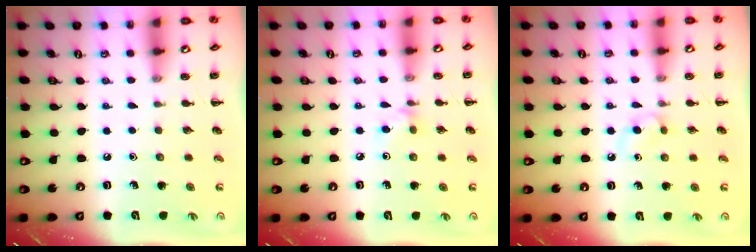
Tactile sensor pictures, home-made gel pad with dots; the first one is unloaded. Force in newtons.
{"total": 4.6, "press": 4.3, "slide": 1.5}
{"total": 2.4, "press": 2.1, "slide": 1.1}